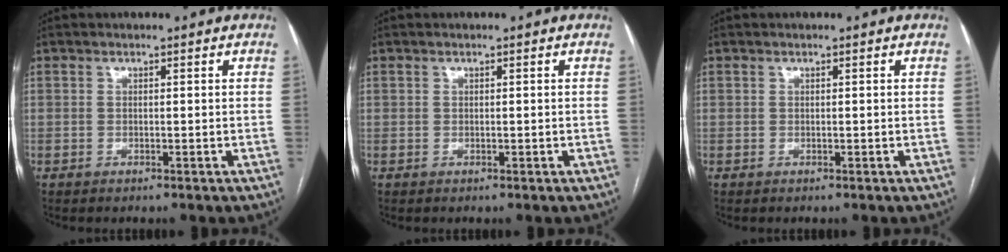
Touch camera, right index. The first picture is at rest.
{"total": 0.0}
{"total": 0.0}